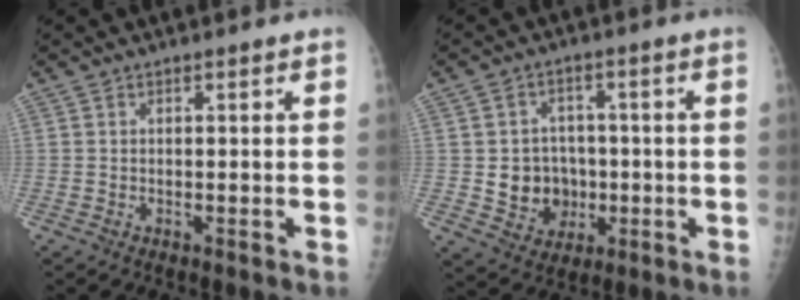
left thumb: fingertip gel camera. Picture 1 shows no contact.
{"total": 8.8, "force": [-1.0, 7.9, 3.7], "torque": [-0.017, 0.009, -0.008]}